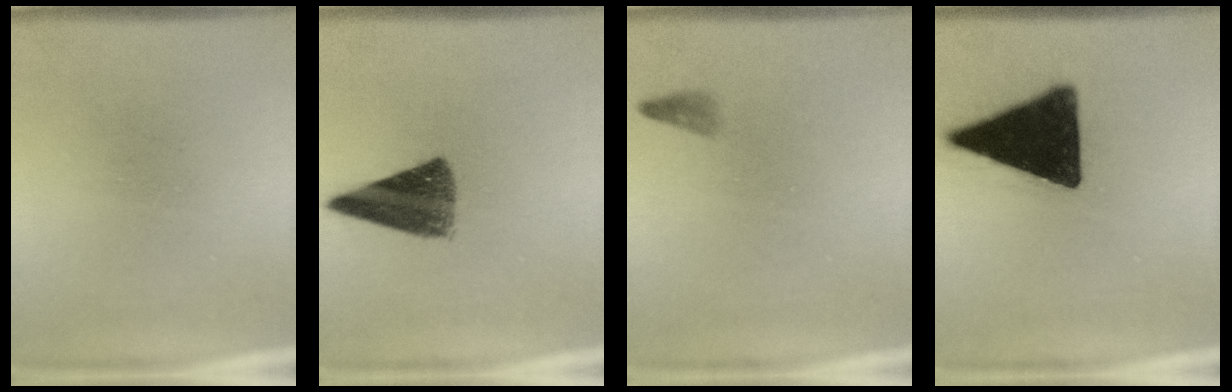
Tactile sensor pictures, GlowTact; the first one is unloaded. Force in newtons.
{"total": 9.6}
{"total": 0.9}
{"total": 19.1}